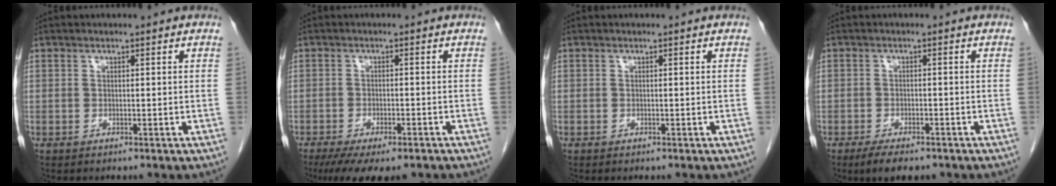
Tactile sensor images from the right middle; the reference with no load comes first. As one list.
[{"total": 10.6, "force": [-8.0, 3.0, 6.1], "torque": [-0.089, -0.012, -0.117]}, {"total": 0.0}, {"total": 5.1, "force": [-3.7, 1.8, 2.9], "torque": [-0.048, -0.007, -0.055]}]